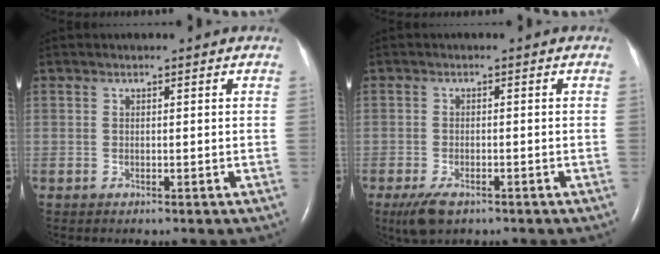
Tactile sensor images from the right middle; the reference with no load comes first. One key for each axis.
{"total": 4.1, "fx": -2.7, "fy": 1.7, "fz": 2.7, "tx": -0.059, "ty": -0.009, "tz": -0.043}